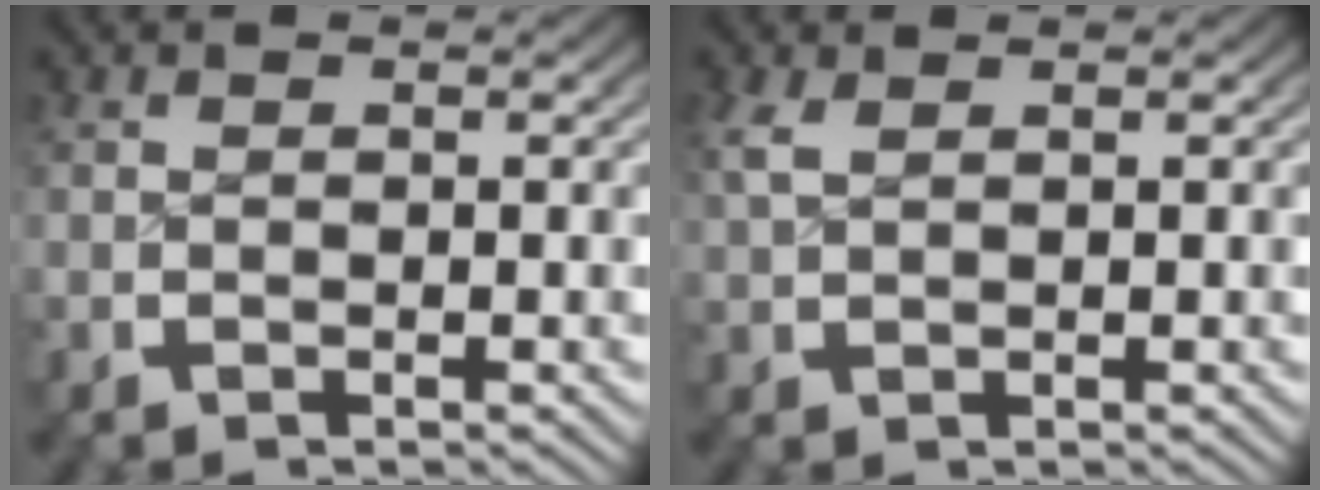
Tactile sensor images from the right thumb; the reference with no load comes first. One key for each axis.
{"total": 1.6, "fx": 1.0, "fy": 0.8, "fz": 1.1, "tx": -0.030, "ty": 0.001, "tz": 0.025}